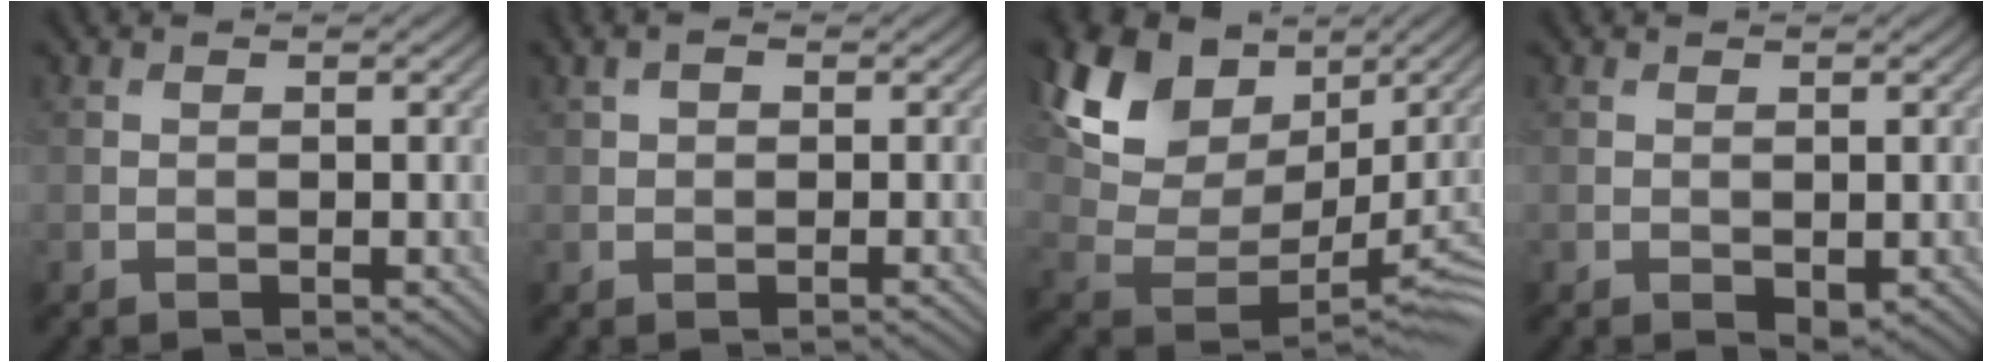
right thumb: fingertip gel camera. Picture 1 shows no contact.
{"total": 1.7, "force": [0.4, 0.7, 1.5], "torque": [-0.023, 0.003, 0.003]}
{"total": 12.2, "force": [5.4, 7.9, 7.5], "torque": [-0.156, 0.017, 0.108]}
{"total": 1.3, "force": [-0.2, 0.9, 1.0], "torque": [-0.021, -0.005, 0.002]}